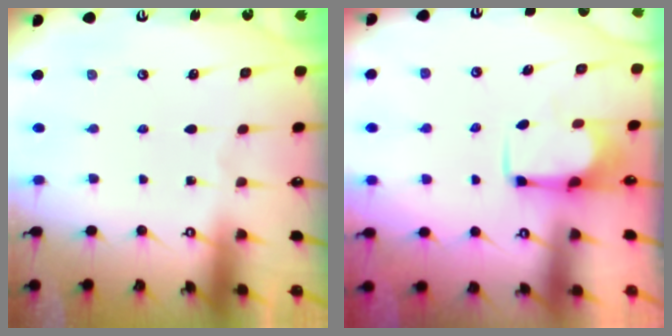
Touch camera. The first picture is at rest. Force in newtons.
{"total": 2.5, "press": 2.3, "slide": 0.9}